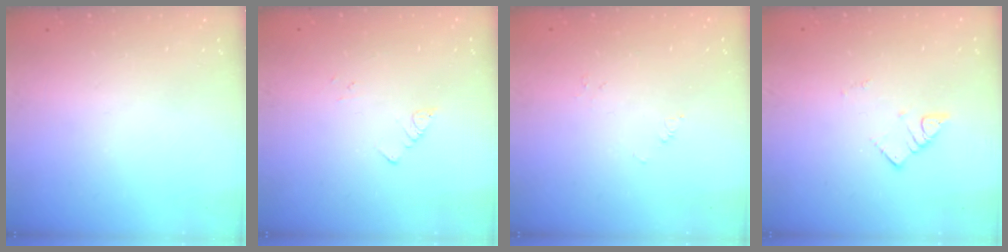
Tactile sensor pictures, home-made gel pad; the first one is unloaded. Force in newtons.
{"total": 1.8, "press": 1.8, "slide": 0.2}
{"total": 0.0}
{"total": 2.7, "press": 2.7, "slide": 0.1}